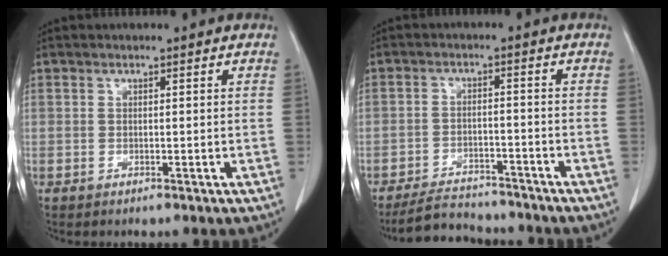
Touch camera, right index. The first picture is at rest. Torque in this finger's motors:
{"motor_torque": [-1.01, -0.15, -0.38, -0.14]}